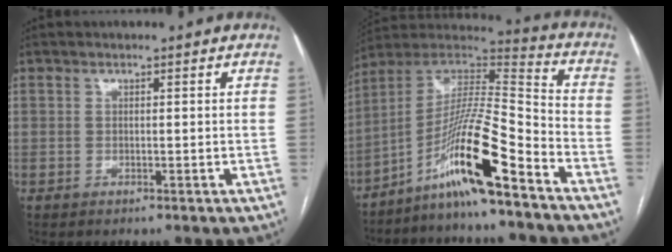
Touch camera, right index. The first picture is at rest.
{"total": 15.5, "force": [-9.7, -0.1, 12.1], "torque": [-0.232, 0.003, -0.175]}